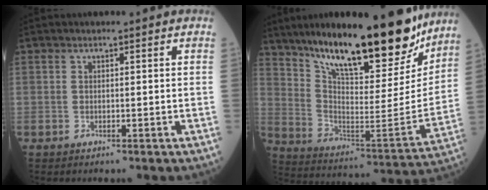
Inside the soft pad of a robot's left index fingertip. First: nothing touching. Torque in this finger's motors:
{"motor_torque": [0.50, -0.39, 1.05, 0.21]}